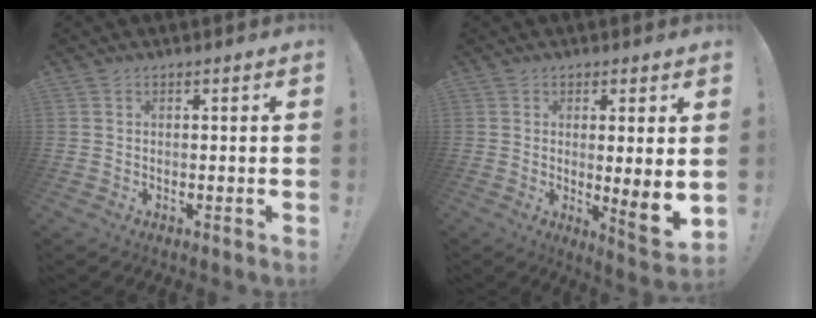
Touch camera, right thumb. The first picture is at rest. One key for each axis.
{"total": 7.5, "fx": 0.3, "fy": 0.2, "fz": 7.5, "tx": -0.097, "ty": -0.023, "tz": 0.007}